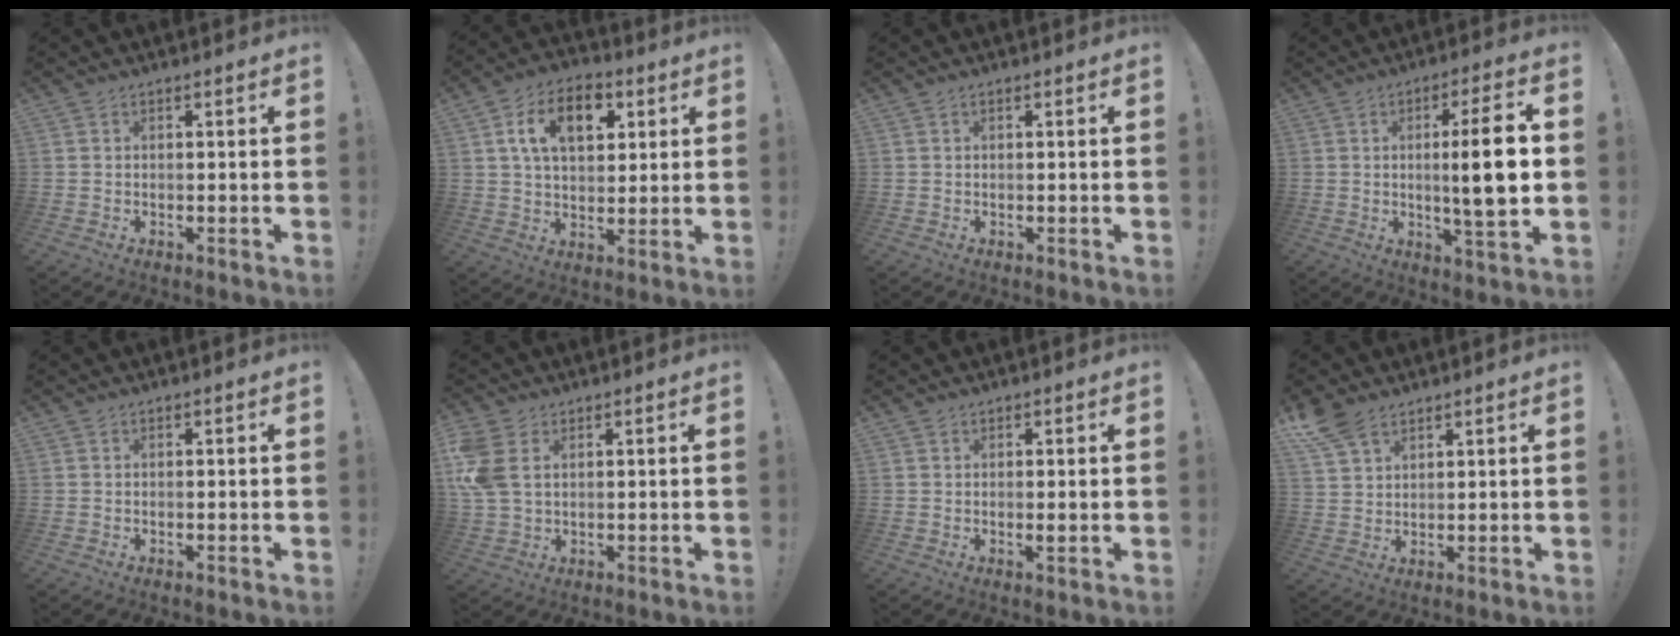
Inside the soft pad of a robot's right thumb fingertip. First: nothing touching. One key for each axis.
{"total": 14.2, "fx": 5.1, "fy": 8.7, "fz": 10.0, "tx": -0.153, "ty": 0.002, "tz": 0.092}
{"total": 0.0}
{"total": 12.7, "fx": 0.4, "fy": 0.9, "fz": 12.7, "tx": -0.207, "ty": -0.008, "tz": -0.004}
{"total": 0.0}
{"total": 8.9, "fx": 2.9, "fy": 5.9, "fz": 6.0, "tx": -0.134, "ty": -0.006, "tz": 0.059}
{"total": 1.1, "fx": 0.9, "fy": 0.3, "fz": 0.5, "tx": 0.003, "ty": -0.006, "tz": 0.014}
{"total": 7.7, "fx": 5.5, "fy": 4.0, "fz": 3.7, "tx": -0.069, "ty": -0.023, "tz": 0.109}